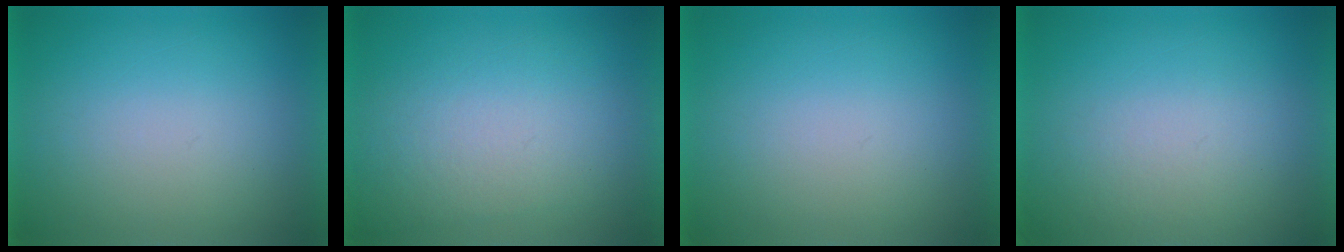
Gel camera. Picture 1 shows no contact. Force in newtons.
{"total": 3.8}
{"total": 0.0}
{"total": 3.5}